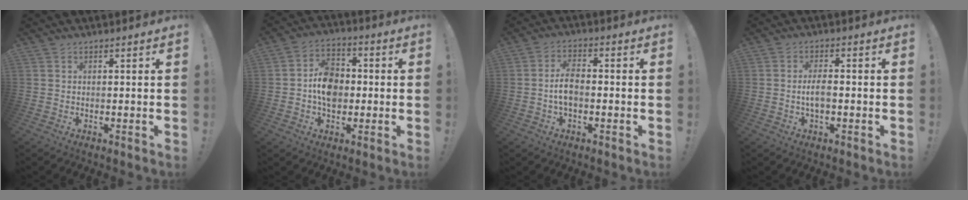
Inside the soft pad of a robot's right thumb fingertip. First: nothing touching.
{"total": 10.7, "force": [-1.4, 8.2, 6.6], "torque": [-0.108, 0.021, -0.021]}
{"total": 6.4, "force": [-1.0, 3.4, 5.3], "torque": [-0.097, 0.005, -0.020]}
{"total": 4.5, "force": [-1.0, 1.6, 4.1], "torque": [-0.086, 0.003, -0.021]}